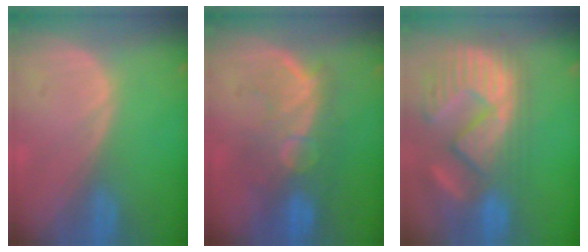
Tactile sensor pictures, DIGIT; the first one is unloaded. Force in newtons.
{"total": 9.7, "press": 8.7, "slide": 4.3}
{"total": 13.9, "press": 12.0, "slide": 7.0}